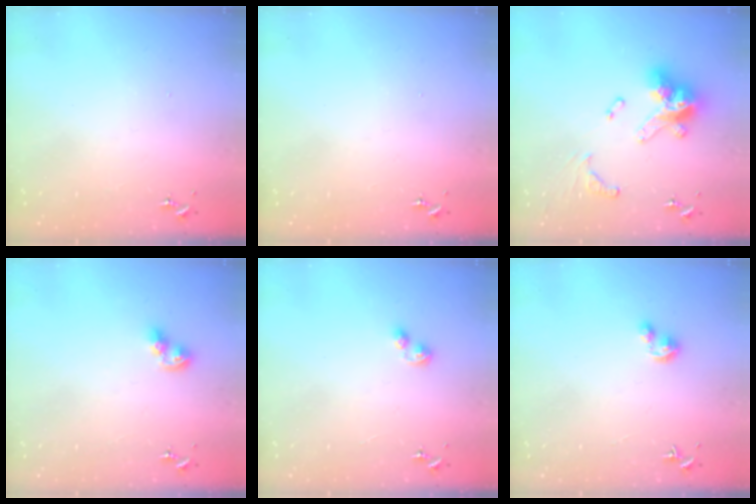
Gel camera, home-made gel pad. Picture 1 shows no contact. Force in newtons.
{"total": 0.0}
{"total": 17.9, "press": 17.8, "slide": 1.9}
{"total": 6.6, "press": 6.6, "slide": 0.6}
{"total": 4.8, "press": 4.8, "slide": 0.5}
{"total": 3.6, "press": 3.5, "slide": 0.4}